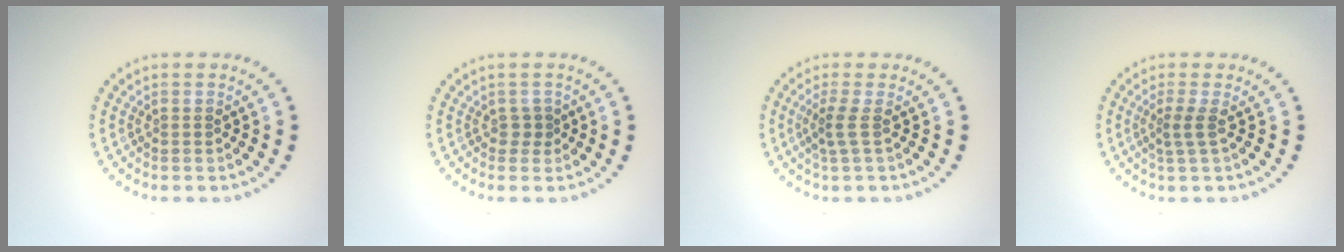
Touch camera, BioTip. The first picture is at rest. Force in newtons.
{"total": 0.9, "press": 0.8, "slide": 0.5}
{"total": 1.8, "press": 1.1, "slide": 1.4}
{"total": 1.6, "press": 1.0, "slide": 1.2}